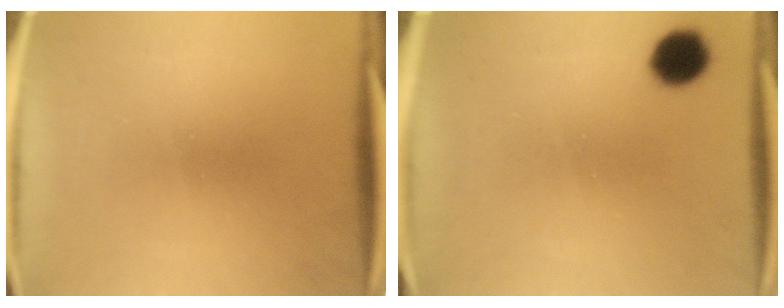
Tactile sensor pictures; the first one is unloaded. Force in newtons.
{"total": 6.7}